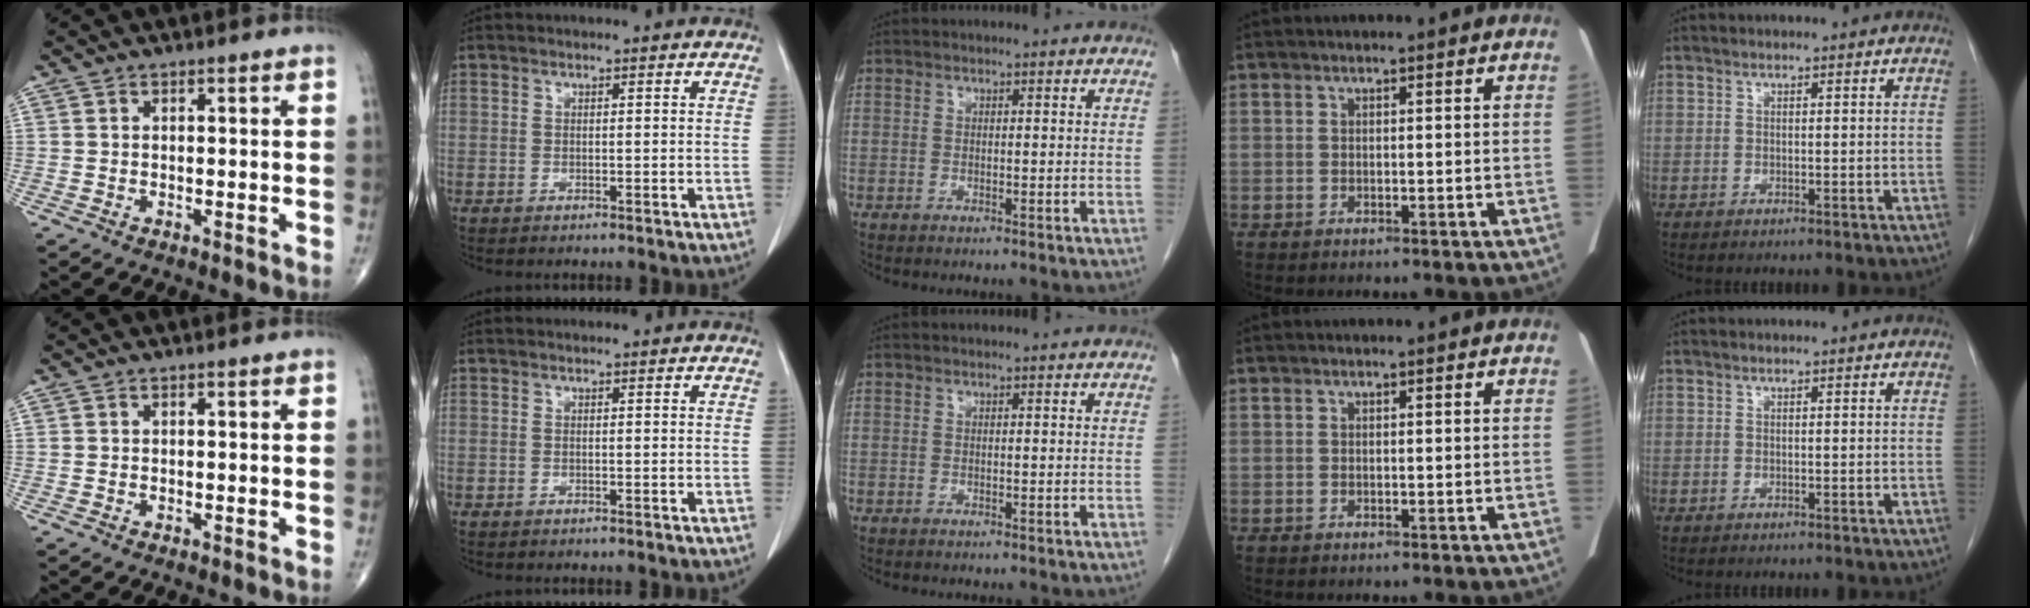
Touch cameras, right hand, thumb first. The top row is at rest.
{}